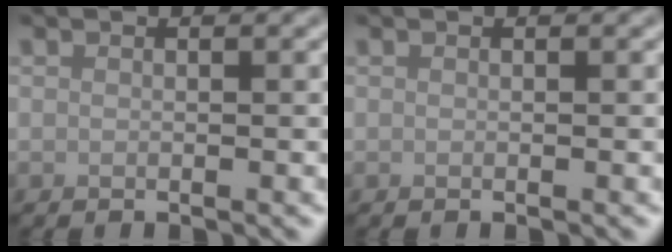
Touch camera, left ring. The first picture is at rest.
{"total": 0.0}